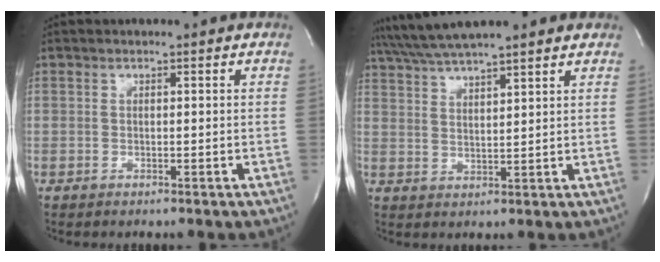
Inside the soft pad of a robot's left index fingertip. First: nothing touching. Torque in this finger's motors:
{"motor_torque": [1.09, -1.04, 0.41, 0.21]}